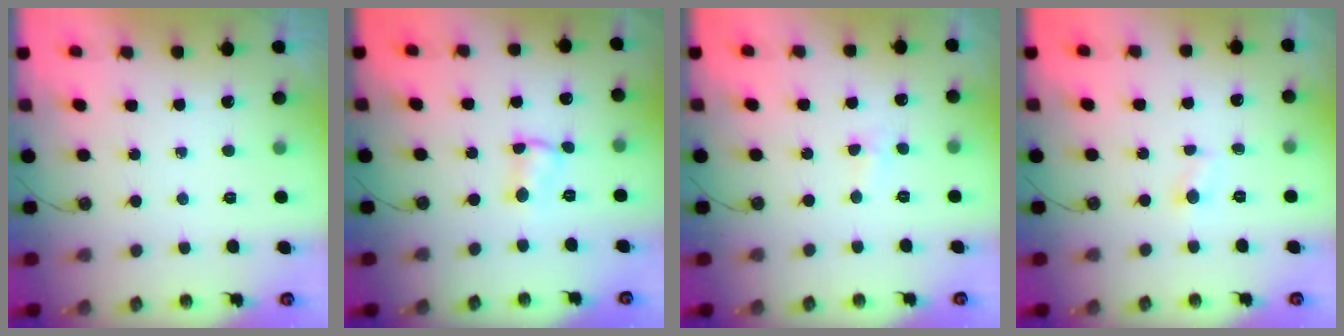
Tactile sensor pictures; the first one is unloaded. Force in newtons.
{"total": 1.9, "press": 1.9, "slide": 0.4}
{"total": 2.1, "press": 2.0, "slide": 0.3}
{"total": 2.9, "press": 2.9, "slide": 0.3}